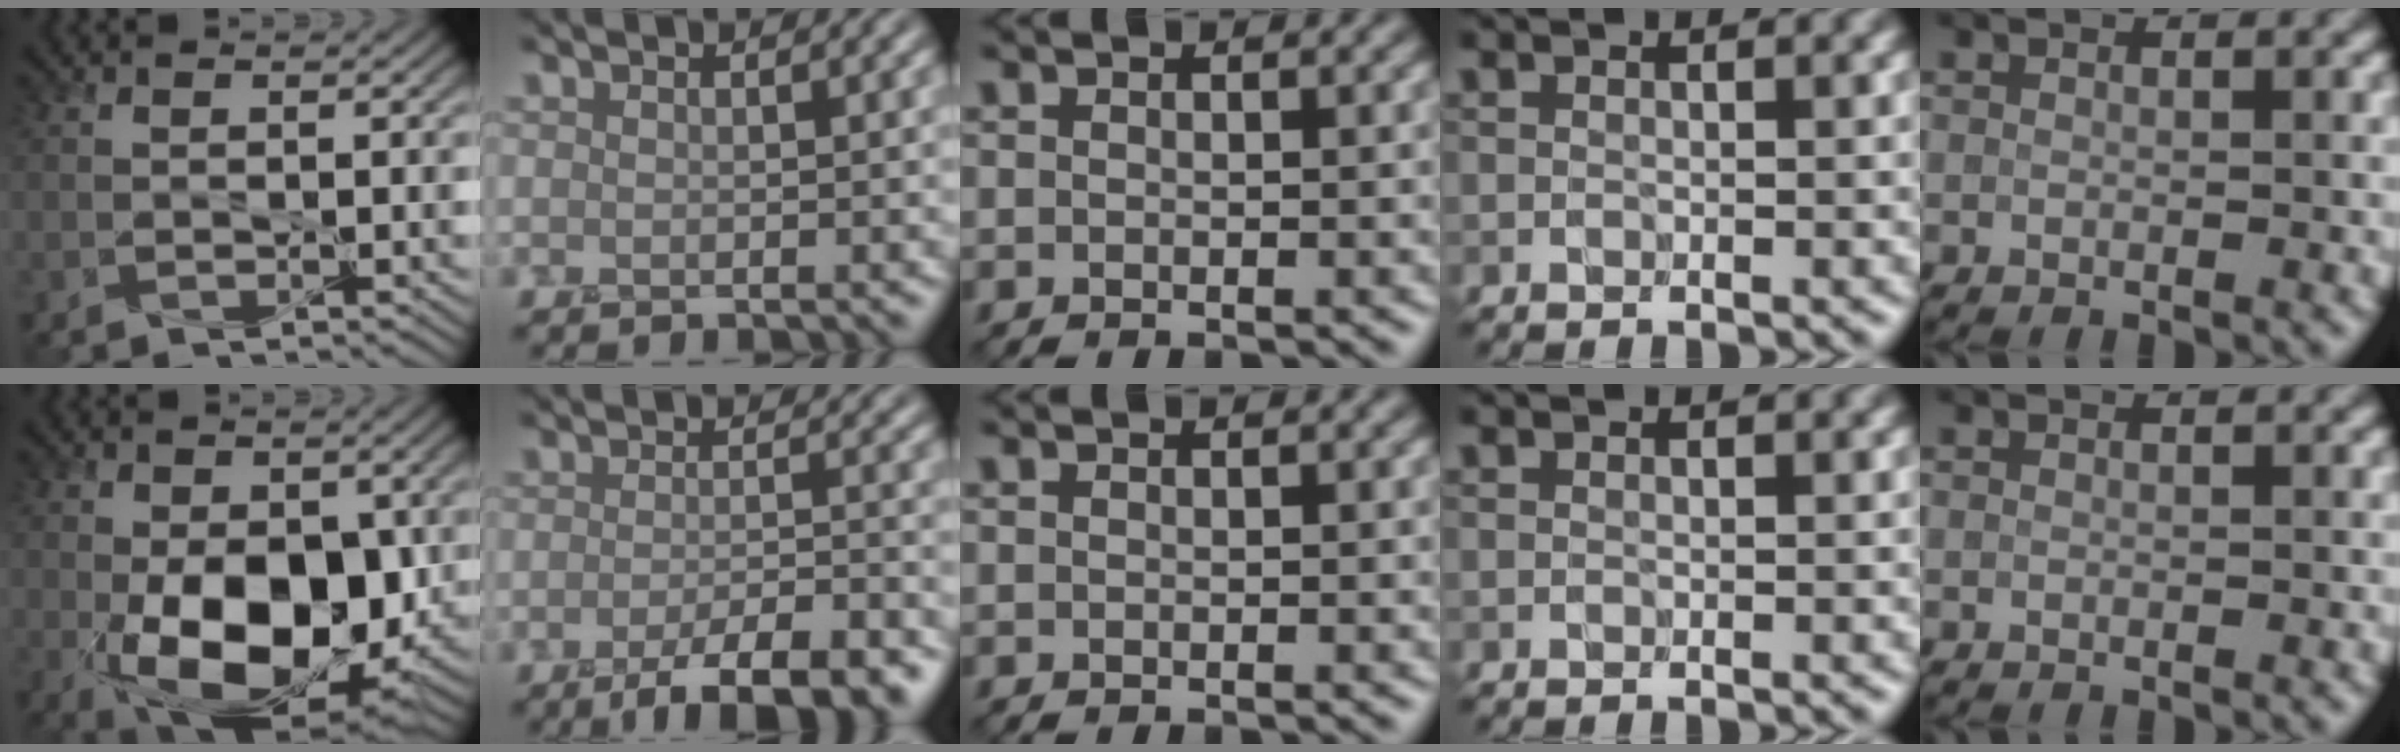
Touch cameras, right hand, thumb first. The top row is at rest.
{"thumb": {"total": 14.9, "force": [-2.7, 8.6, 11.8], "torque": [-0.191, -0.023, -0.041]}, "index": {"total": 6.9, "force": [-4.3, 1.7, 5.1], "torque": [-0.074, -0.003, -0.069]}}